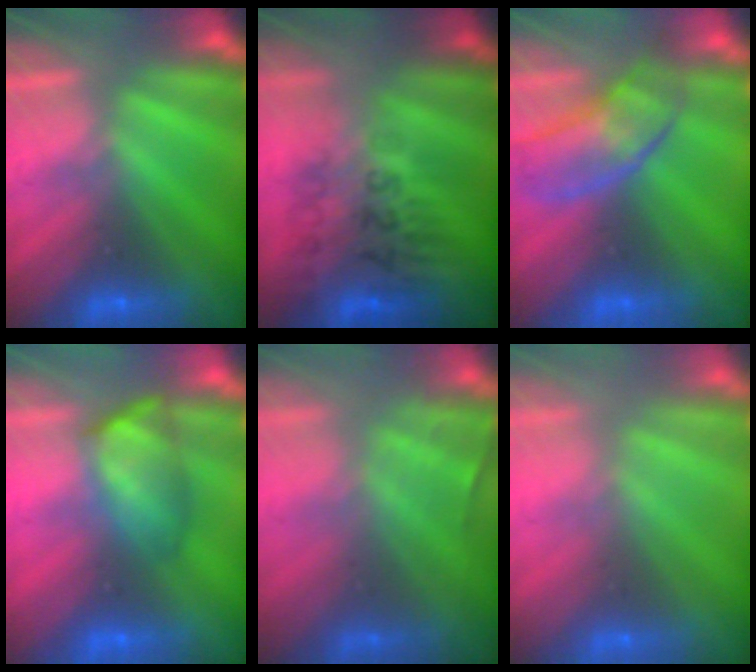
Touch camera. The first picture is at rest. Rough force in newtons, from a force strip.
{"total": 2.9}
{"total": 2.8}
{"total": 4.5}
{"total": 2.4}
{"total": 3.0}